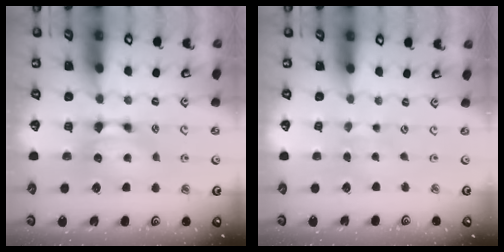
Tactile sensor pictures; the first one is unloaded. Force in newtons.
{"total": 2.1, "press": 2.1, "slide": 0.1}